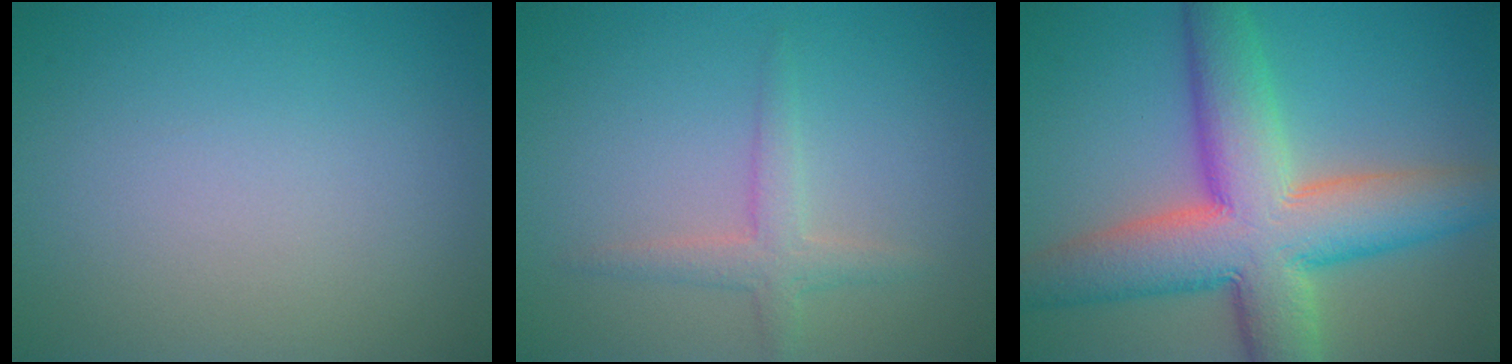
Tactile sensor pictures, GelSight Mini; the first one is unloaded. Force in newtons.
{"total": 2.2, "press": 2.2, "slide": 0.1}
{"total": 11.6, "press": 11.6, "slide": 0.7}